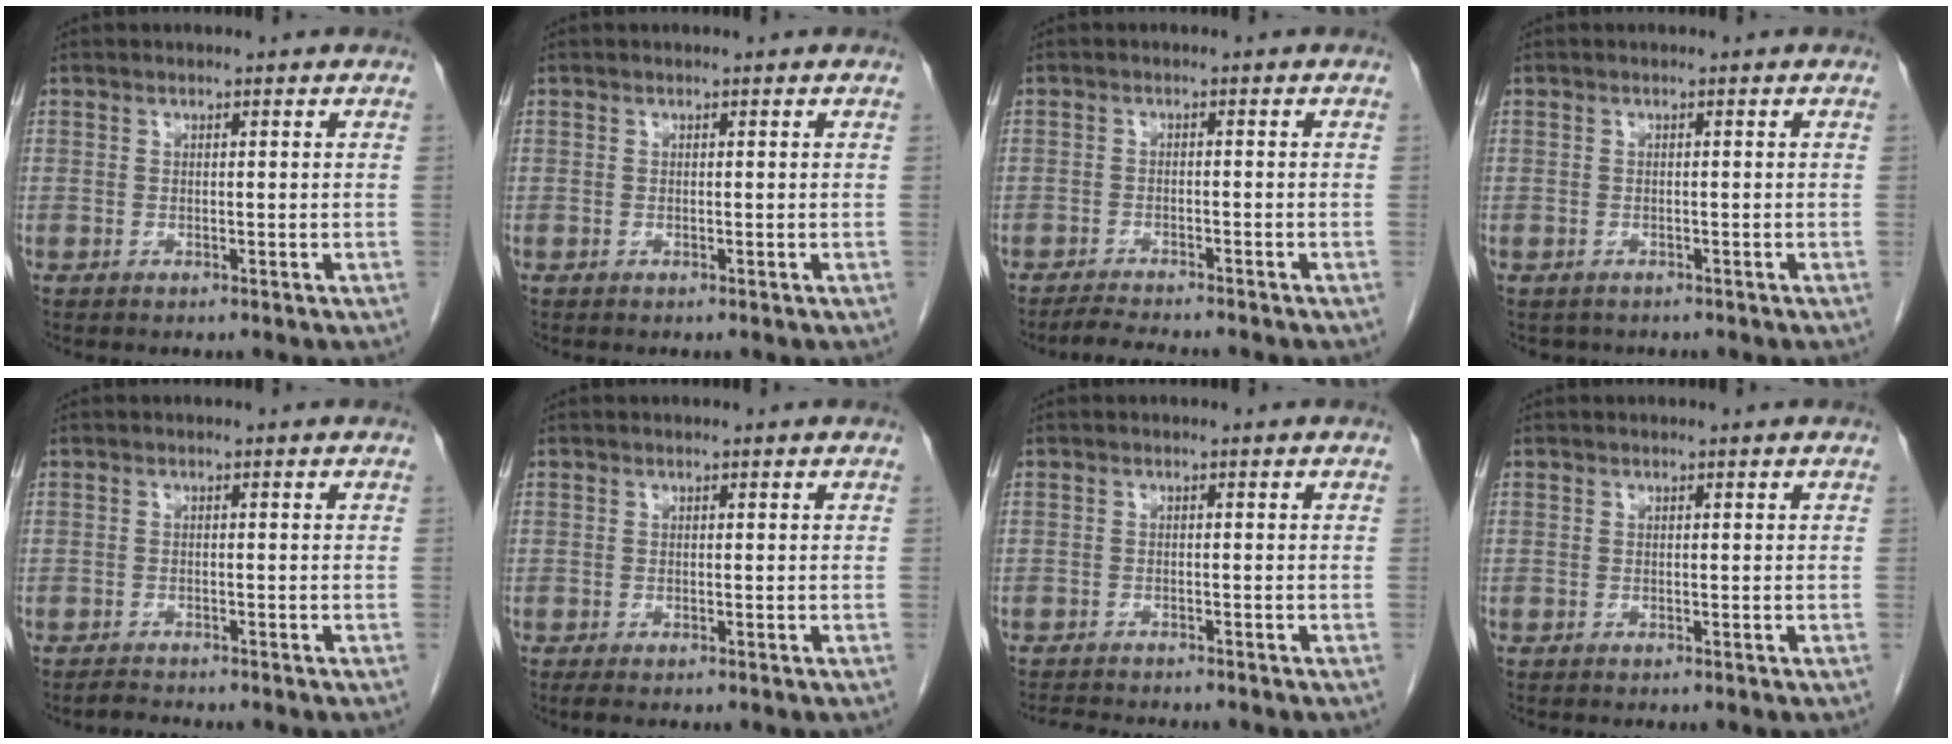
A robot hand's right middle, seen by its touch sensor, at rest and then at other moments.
{"total": 0.0}
{"total": 4.7, "force": [-4.4, 0.1, 1.7], "torque": [-0.031, -0.015, -0.071]}
{"total": 1.5, "force": [-1.3, 0.8, 0.1], "torque": [-0.013, -0.003, -0.016]}
{"total": 1.4, "force": [-1.4, 0.1, 0.1], "torque": [-0.010, -0.007, -0.021]}
{"total": 1.5, "force": [-1.1, 0.4, 0.9], "torque": [-0.012, -0.003, -0.012]}
{"total": 5.4, "force": [-5.1, 0.5, 1.8], "torque": [-0.028, -0.013, -0.077]}
{"total": 0.0}